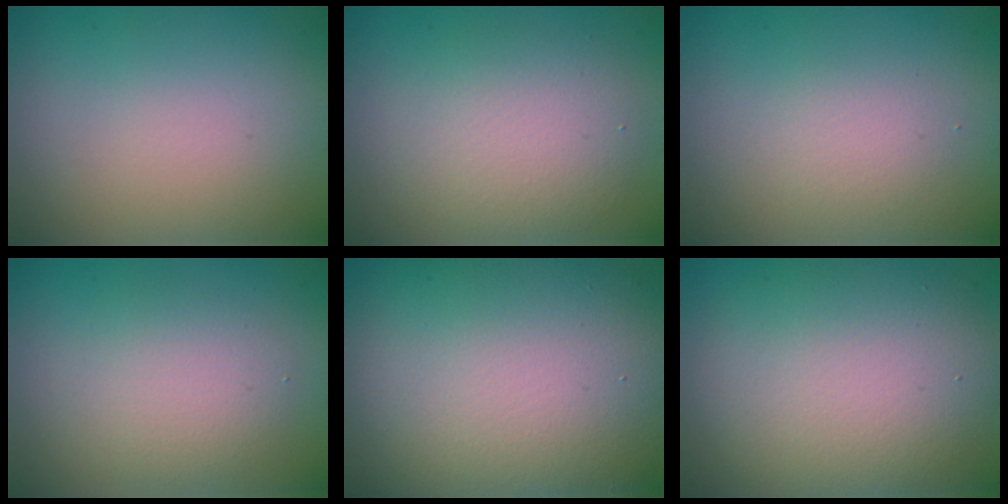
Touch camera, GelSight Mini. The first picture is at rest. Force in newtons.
{"total": 4.0, "press": 4.0, "slide": 0.2}
{"total": 1.6, "press": 1.6, "slide": 0.1}
{"total": 3.1, "press": 3.1, "slide": 0.1}
{"total": 14.9, "press": 14.9, "slide": 0.8}
{"total": 9.9, "press": 9.8, "slide": 0.8}